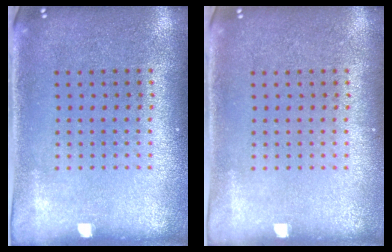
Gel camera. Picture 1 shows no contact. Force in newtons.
{"total": 0.0}